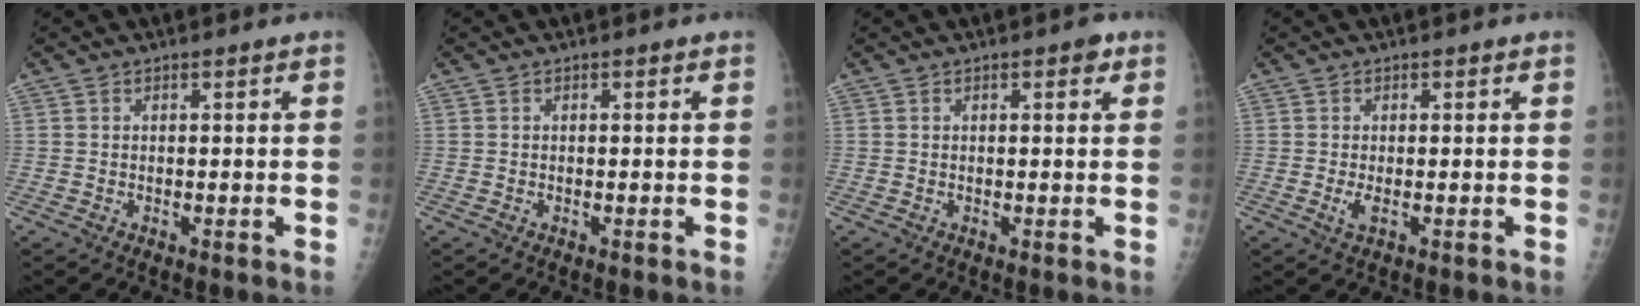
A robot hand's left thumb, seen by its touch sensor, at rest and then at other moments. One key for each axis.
{"total": 0.0}
{"total": 1.8, "fx": 0.8, "fy": 0.8, "fz": 1.4, "tx": -0.011, "ty": 0.001, "tz": 0.007}
{"total": 2.1, "fx": -0.4, "fy": 0.8, "fz": 1.9, "tx": -0.043, "ty": -0.005, "tz": -0.007}